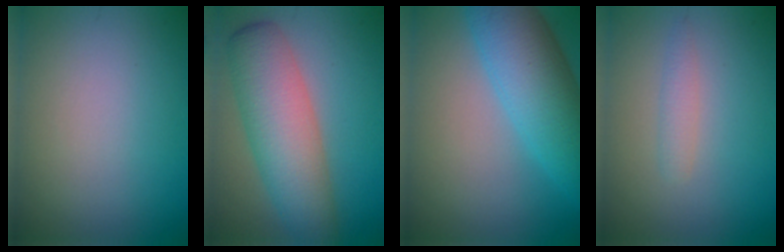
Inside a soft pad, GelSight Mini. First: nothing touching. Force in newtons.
{"total": 7.6, "press": 7.6, "slide": 0.2}
{"total": 8.2, "press": 8.2, "slide": 0.1}
{"total": 1.4, "press": 1.4, "slide": 0.1}